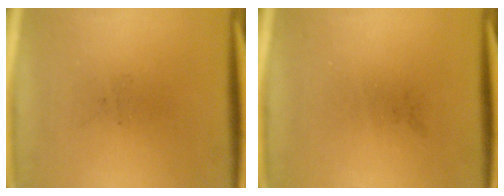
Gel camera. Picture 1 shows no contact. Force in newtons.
{"total": 0.0}